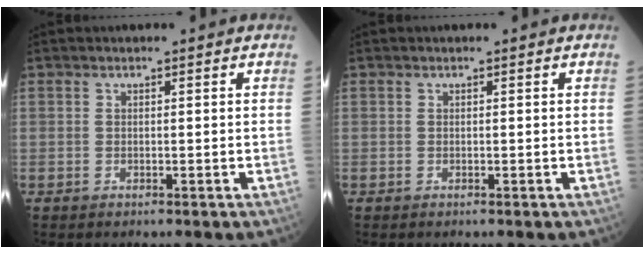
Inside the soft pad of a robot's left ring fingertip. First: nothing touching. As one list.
[{"total": 0.0}]